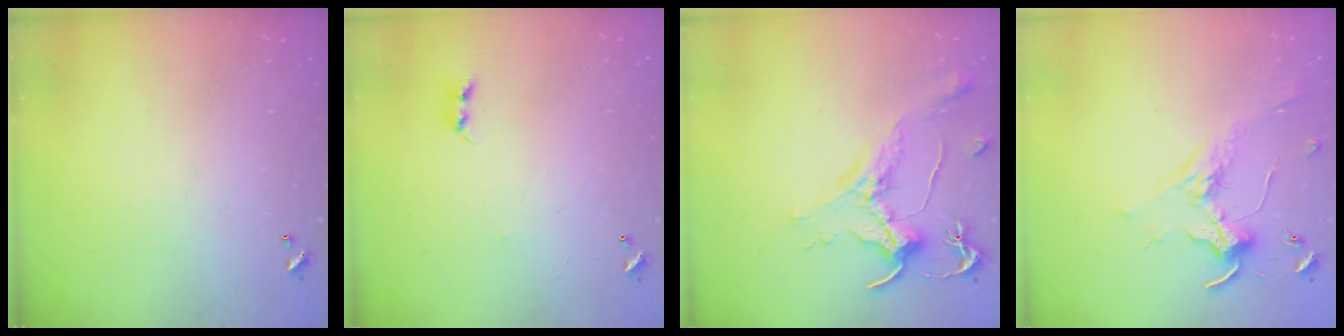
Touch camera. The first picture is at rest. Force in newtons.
{"total": 2.2, "press": 2.2, "slide": 0.4}
{"total": 1.6, "press": 1.5, "slide": 0.7}
{"total": 1.7, "press": 1.6, "slide": 0.7}